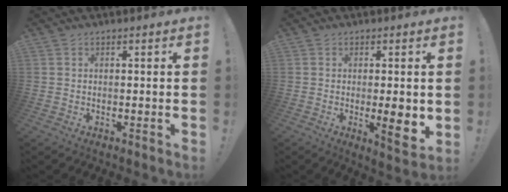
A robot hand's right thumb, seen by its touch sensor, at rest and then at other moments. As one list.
[{"total": 7.4, "force": [-0.7, 1.5, 7.2], "torque": [-0.086, -0.015, -0.008]}]